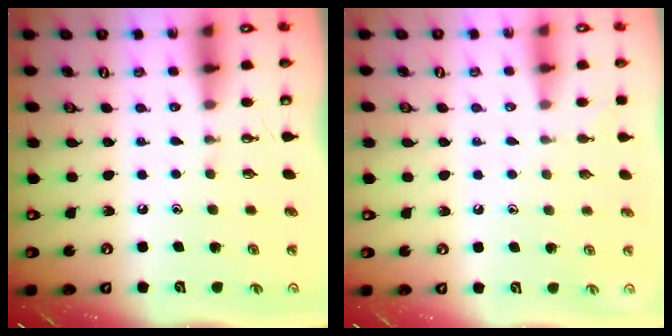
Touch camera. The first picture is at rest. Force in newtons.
{"total": 2.6, "press": 2.6, "slide": 0.3}